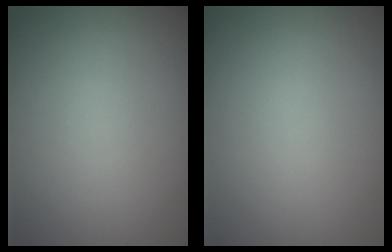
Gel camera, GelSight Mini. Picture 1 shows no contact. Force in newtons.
{"total": 0.0}